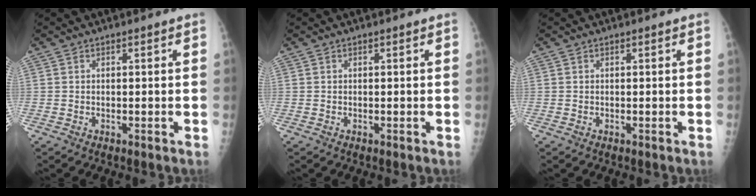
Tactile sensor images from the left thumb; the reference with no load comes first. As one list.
[{"total": 0.0}, {"total": 0.0}]